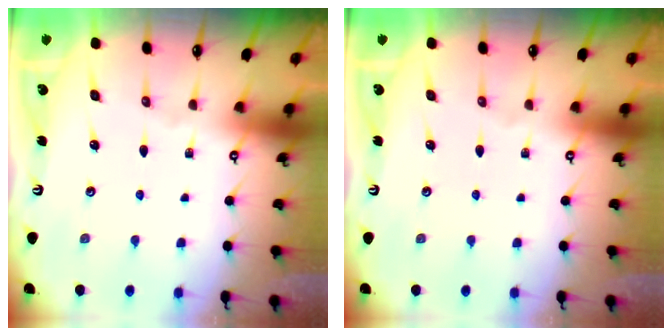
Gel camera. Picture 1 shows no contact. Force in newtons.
{"total": 0.0}